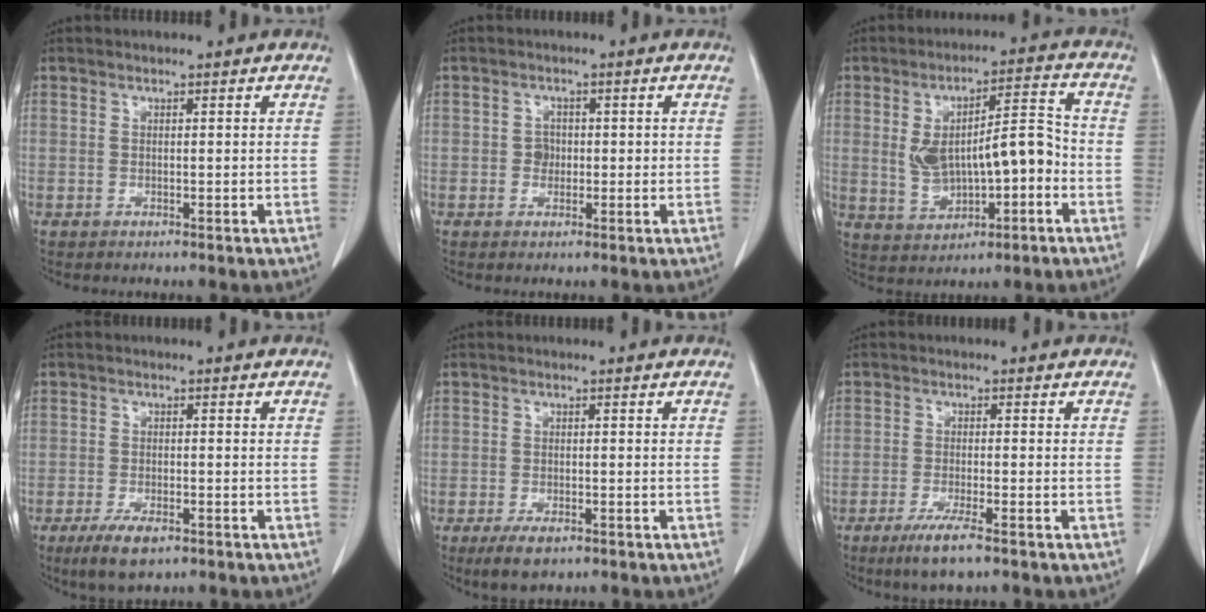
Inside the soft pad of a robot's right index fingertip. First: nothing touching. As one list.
[{"total": 2.0, "force": [-0.1, 1.8, 0.9], "torque": [-0.010, 0.005, -0.002]}, {"total": 11.5, "force": [-1.3, 4.5, 10.5], "torque": [-0.186, 0.030, -0.006]}, {"total": 5.1, "force": [-3.2, 1.7, 3.6], "torque": [-0.070, -0.009, -0.050]}, {"total": 3.8, "force": [-2.4, 1.5, 2.6], "torque": [-0.050, -0.006, -0.035]}, {"total": 5.4, "force": [-3.5, 0.3, 4.1], "torque": [-0.079, -0.014, -0.061]}]